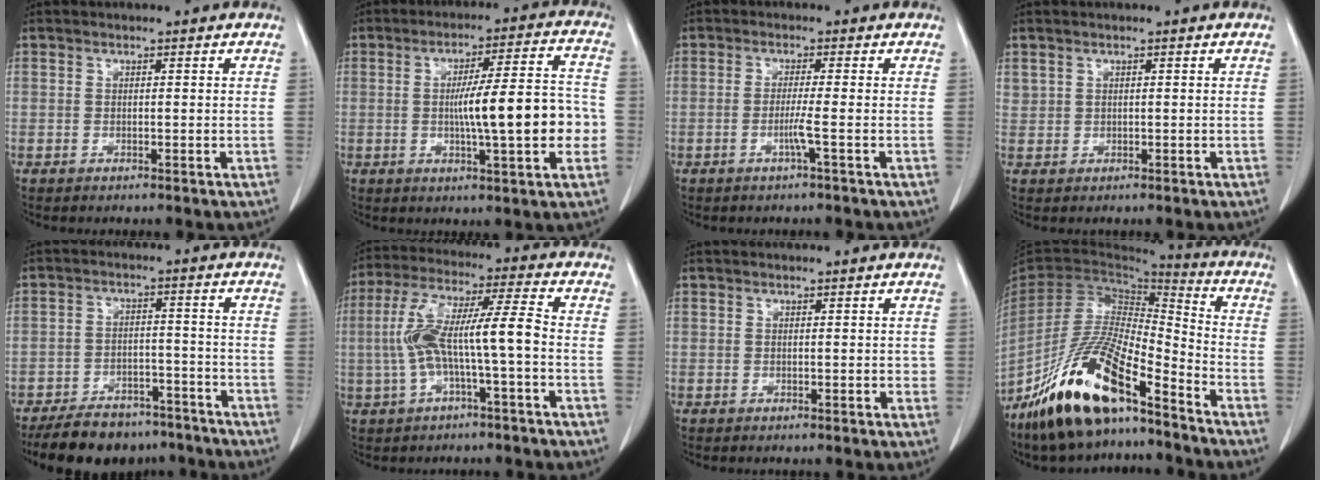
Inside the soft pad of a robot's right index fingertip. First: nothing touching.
{"total": 13.6, "force": [-1.8, 1.4, 13.4], "torque": [-0.203, 0.017, -0.025]}
{"total": 2.4, "force": [-0.8, -0.8, 2.2], "torque": [-0.040, -0.002, -0.016]}
{"total": 1.2, "force": [0.8, 0.9, 0.1], "torque": [0.010, 0.009, 0.015]}
{"total": 13.8, "force": [-11.7, 5.8, 4.6], "torque": [-0.066, 0.007, -0.165]}
{"total": 10.6, "force": [-1.6, 0.7, 10.5], "torque": [-0.211, 0.036, -0.029]}
{"total": 0.6, "force": [0.1, 0.5, 0.3], "torque": [0.004, 0.004, 0.000]}
{"total": 18.5, "force": [-13.0, 4.2, 12.4], "torque": [-0.252, -0.019, -0.240]}